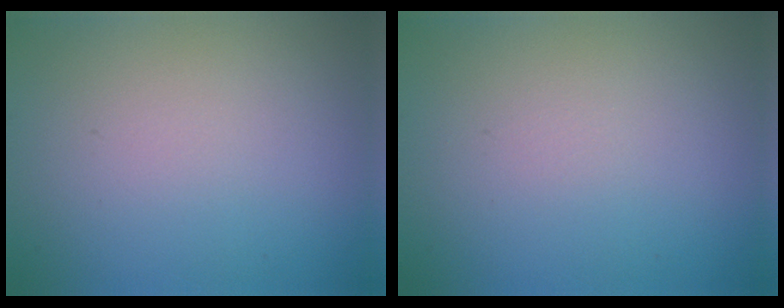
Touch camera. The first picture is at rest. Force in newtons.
{"total": 0.0}